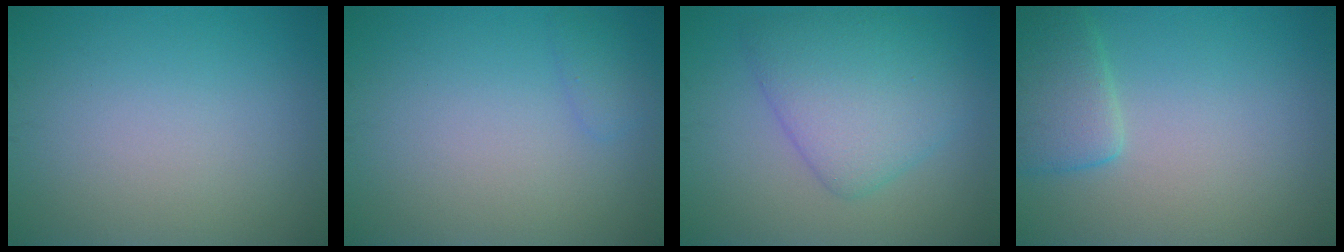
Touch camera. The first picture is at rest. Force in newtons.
{"total": 1.0, "press": 1.0, "slide": 0.1}
{"total": 5.7, "press": 5.7, "slide": 0.1}
{"total": 3.3, "press": 3.3, "slide": 0.3}